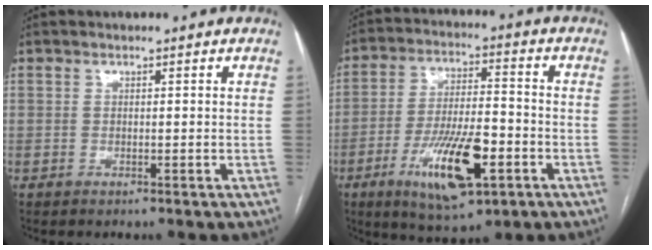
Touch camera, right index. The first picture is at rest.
{"total": 14.0, "force": [-5.7, 3.9, 12.2], "torque": [-0.227, -0.008, -0.089]}